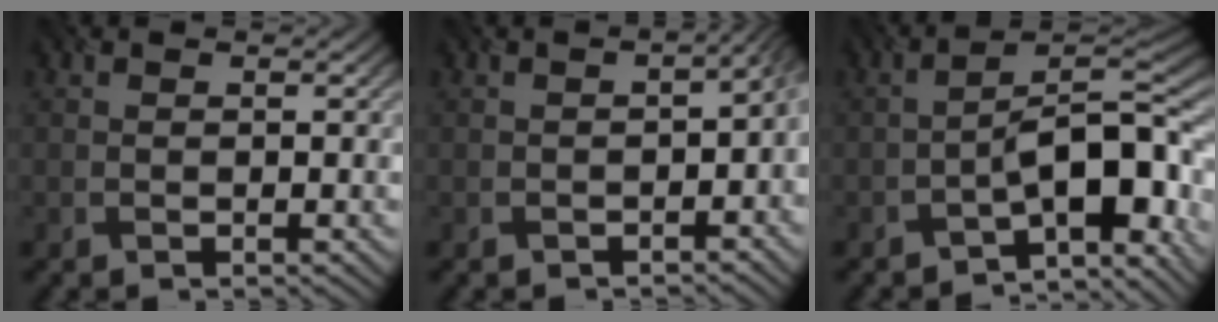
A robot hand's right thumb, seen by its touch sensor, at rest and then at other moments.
{"total": 4.2, "force": [-1.5, 2.2, 3.3], "torque": [-0.037, -0.011, -0.021]}
{"total": 11.8, "force": [-5.4, 4.8, 9.3], "torque": [-0.126, 0.001, -0.095]}